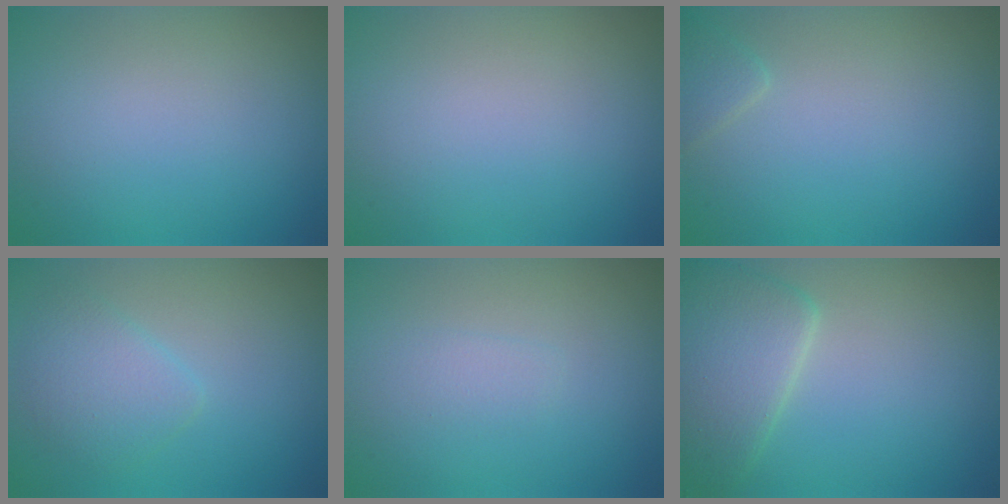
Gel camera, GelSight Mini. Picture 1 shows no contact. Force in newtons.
{"total": 0.0}
{"total": 1.1, "press": 1.1, "slide": 0.1}
{"total": 2.9, "press": 2.9, "slide": 0.0}
{"total": 0.9, "press": 0.9, "slide": 0.0}
{"total": 5.4, "press": 5.4, "slide": 0.1}